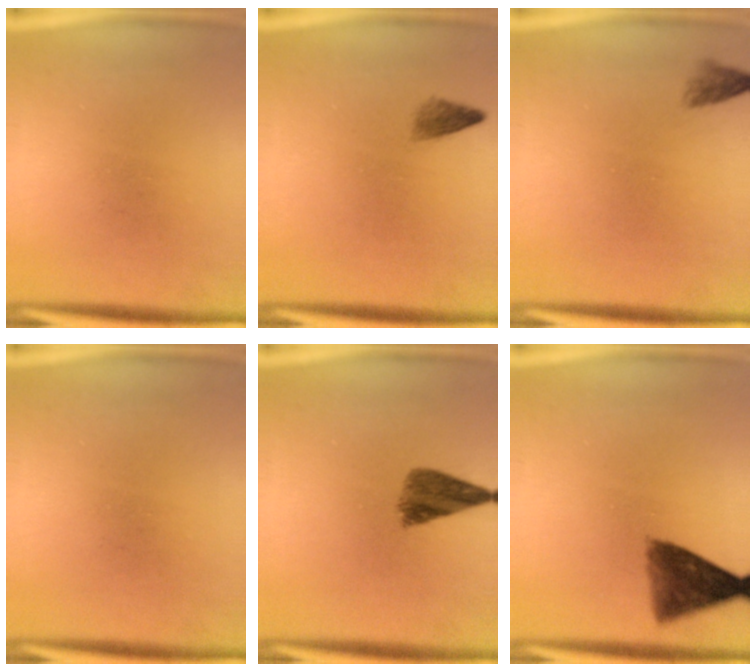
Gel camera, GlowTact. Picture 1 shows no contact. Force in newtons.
{"total": 1.6}
{"total": 1.5}
{"total": 0.0}
{"total": 5.3}
{"total": 7.4}